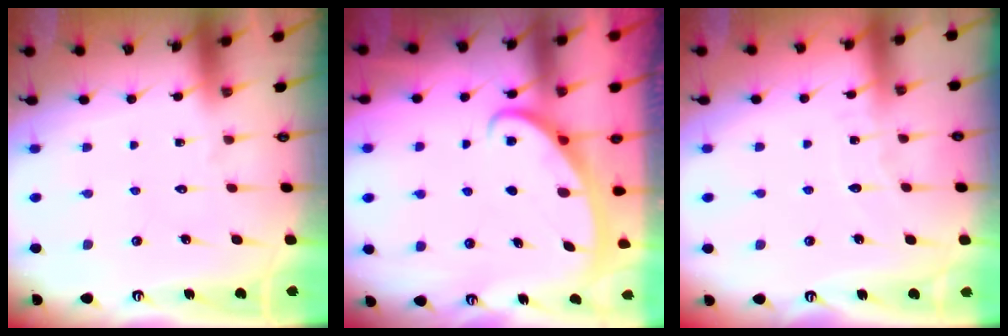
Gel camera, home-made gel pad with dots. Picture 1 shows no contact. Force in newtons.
{"total": 2.7, "press": 2.6, "slide": 0.4}
{"total": 3.7, "press": 3.7, "slide": 0.3}